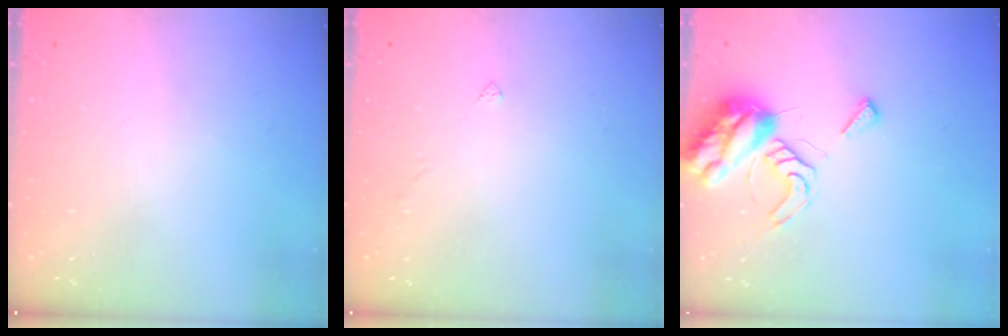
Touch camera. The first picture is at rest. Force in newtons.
{"total": 1.5, "press": 1.4, "slide": 0.3}
{"total": 9.0, "press": 9.0, "slide": 1.1}